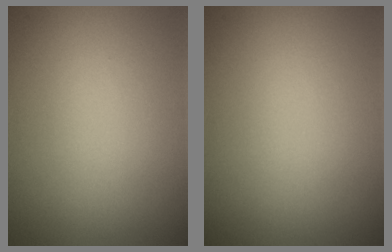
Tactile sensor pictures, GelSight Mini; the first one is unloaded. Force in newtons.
{"total": 0.0}